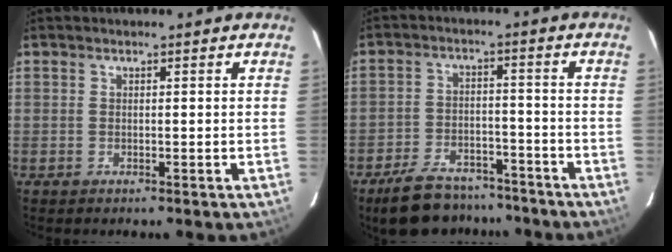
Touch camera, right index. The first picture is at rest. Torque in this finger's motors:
{"motor_torque": [1.04, -1.10, 0.29, 0.05]}